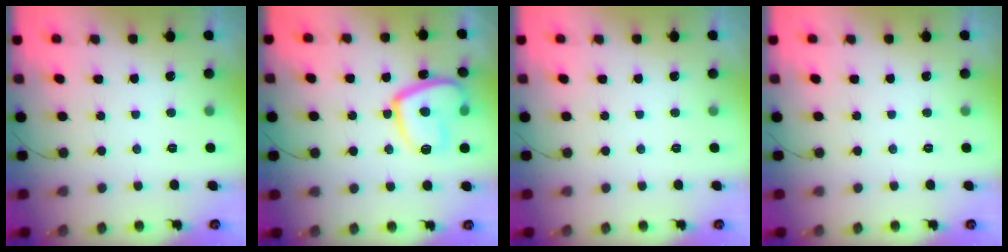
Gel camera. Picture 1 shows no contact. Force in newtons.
{"total": 14.8, "press": 14.7, "slide": 1.7}
{"total": 0.0}
{"total": 0.0}